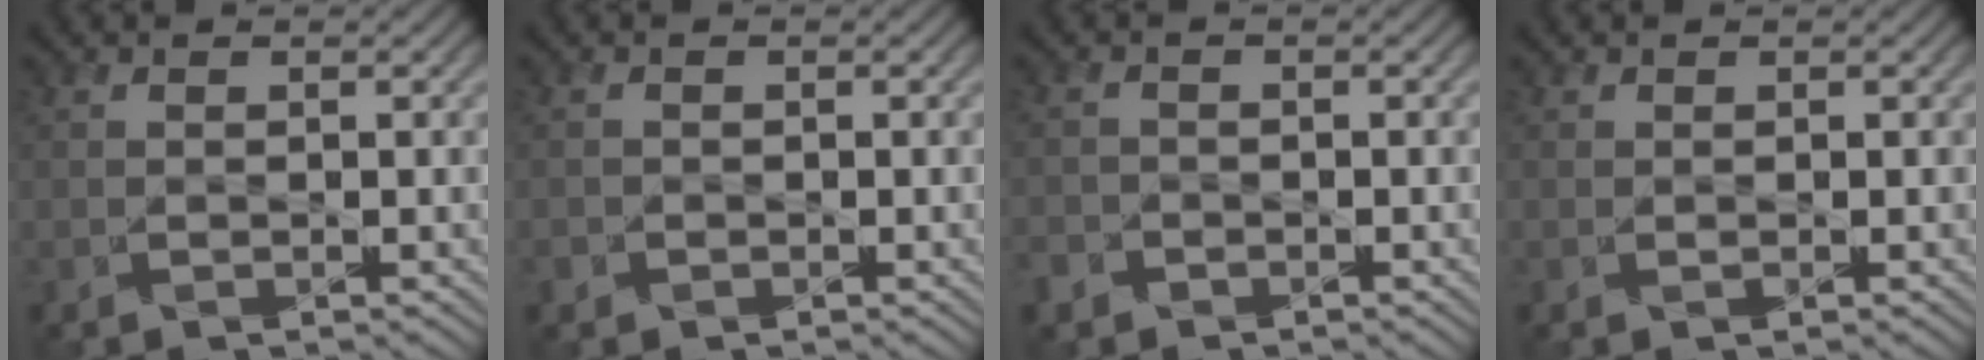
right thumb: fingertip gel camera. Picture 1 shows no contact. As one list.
[{"total": 0.7, "force": [-0.4, 0.6, -0.1], "torque": [0.005, -0.005, -0.009]}, {"total": 2.1, "force": [-1.5, 1.4, 0.1], "torque": [-0.001, -0.008, -0.036]}, {"total": 0.0}]